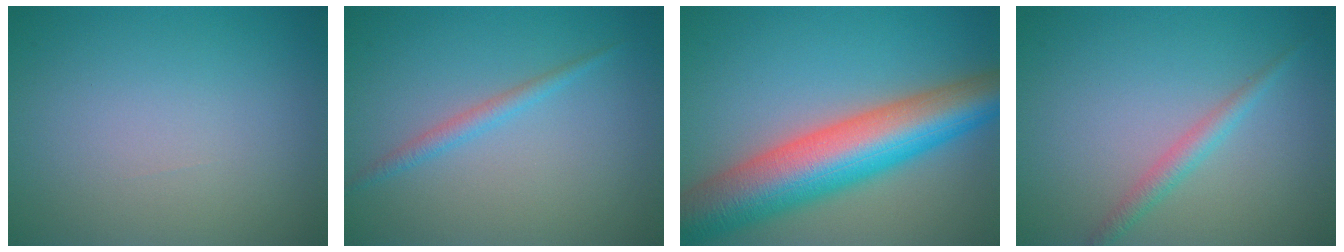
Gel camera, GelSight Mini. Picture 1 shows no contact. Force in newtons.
{"total": 1.5, "press": 1.5, "slide": 0.1}
{"total": 11.5, "press": 11.5, "slide": 0.3}
{"total": 1.8, "press": 1.8, "slide": 0.0}